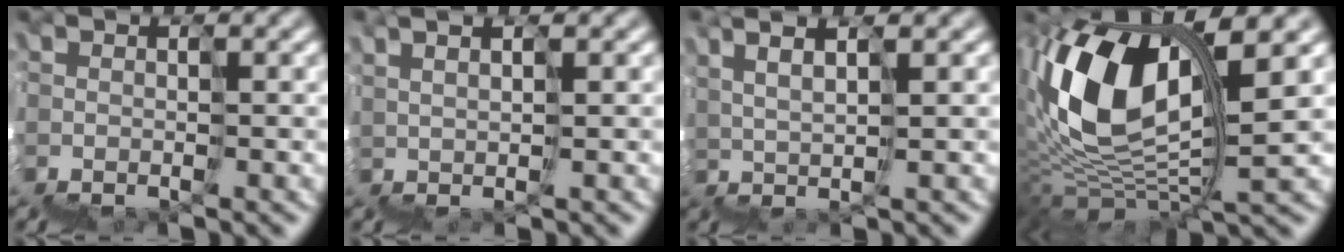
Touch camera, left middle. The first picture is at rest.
{"total": 3.4, "force": [3.4, -0.4, 0.7], "torque": [0.001, 0.029, 0.065]}
{"total": 4.6, "force": [4.4, -0.9, 0.7], "torque": [-0.003, 0.037, 0.085]}
{"total": 8.0, "force": [5.9, 1.8, 5.0], "torque": [-0.122, 0.038, 0.105]}